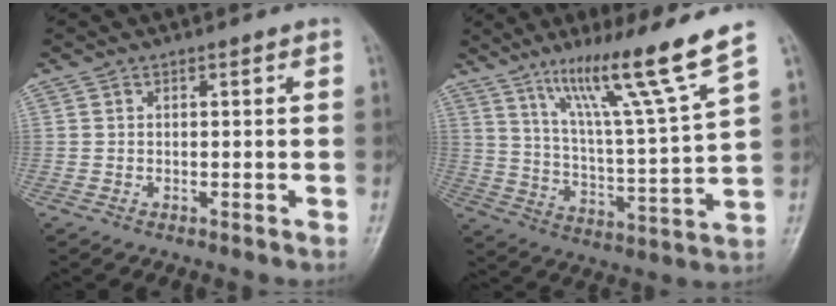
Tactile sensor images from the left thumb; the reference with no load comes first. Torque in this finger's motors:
{"motor_torque": [0.58, 0.16, 1.52, -1.25, 0.14]}